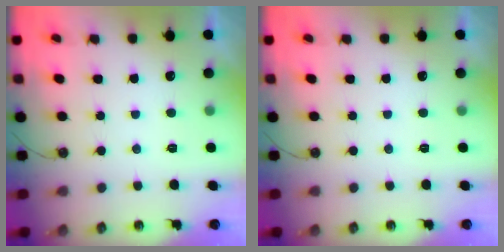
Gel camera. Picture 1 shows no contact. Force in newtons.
{"total": 0.0}